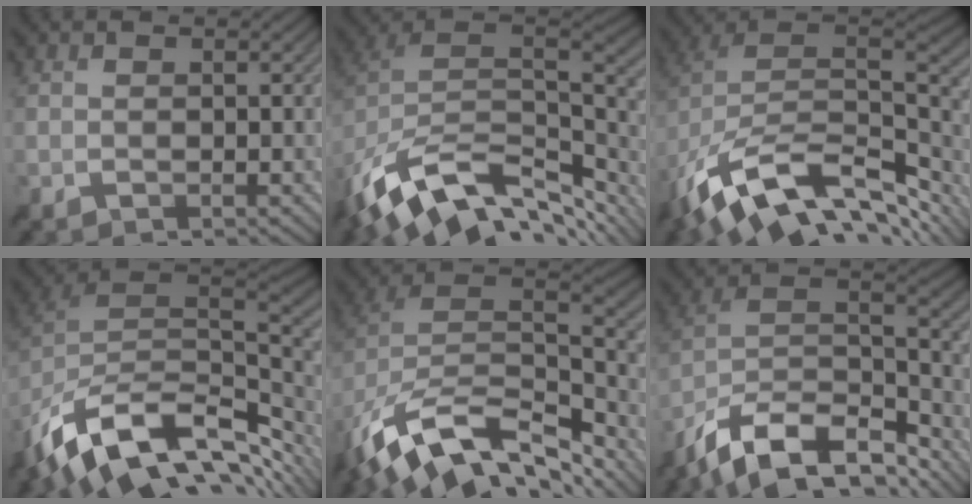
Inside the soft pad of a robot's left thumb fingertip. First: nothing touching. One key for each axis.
{"total": 14.6, "fx": -6.0, "fy": 9.2, "fz": 9.7, "tx": -0.225, "ty": -0.039, "tz": -0.088}
{"total": 15.5, "fx": -5.9, "fy": 9.3, "fz": 10.9, "tx": -0.239, "ty": -0.027, "tz": -0.091}
{"total": 14.7, "fx": -5.5, "fy": 9.3, "fz": 10.0, "tx": -0.223, "ty": -0.040, "tz": -0.081}
{"total": 15.0, "fx": -7.7, "fy": 8.8, "fz": 9.4, "tx": -0.222, "ty": -0.037, "tz": -0.117}
{"total": 15.1, "fx": -10.2, "fy": 6.8, "fz": 8.8, "tx": -0.232, "ty": -0.022, "tz": -0.161}